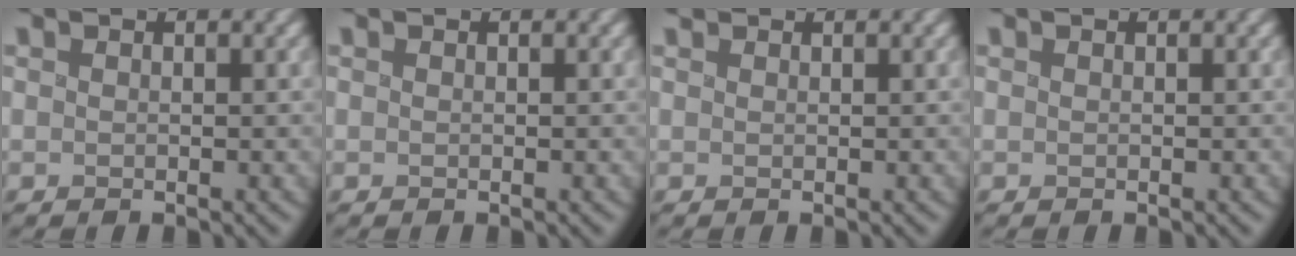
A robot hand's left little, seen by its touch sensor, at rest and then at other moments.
{"total": 0.0}
{"total": 0.8, "force": [0.7, 0.2, 0.2], "torque": [-0.003, 0.007, 0.016]}
{"total": 0.0}